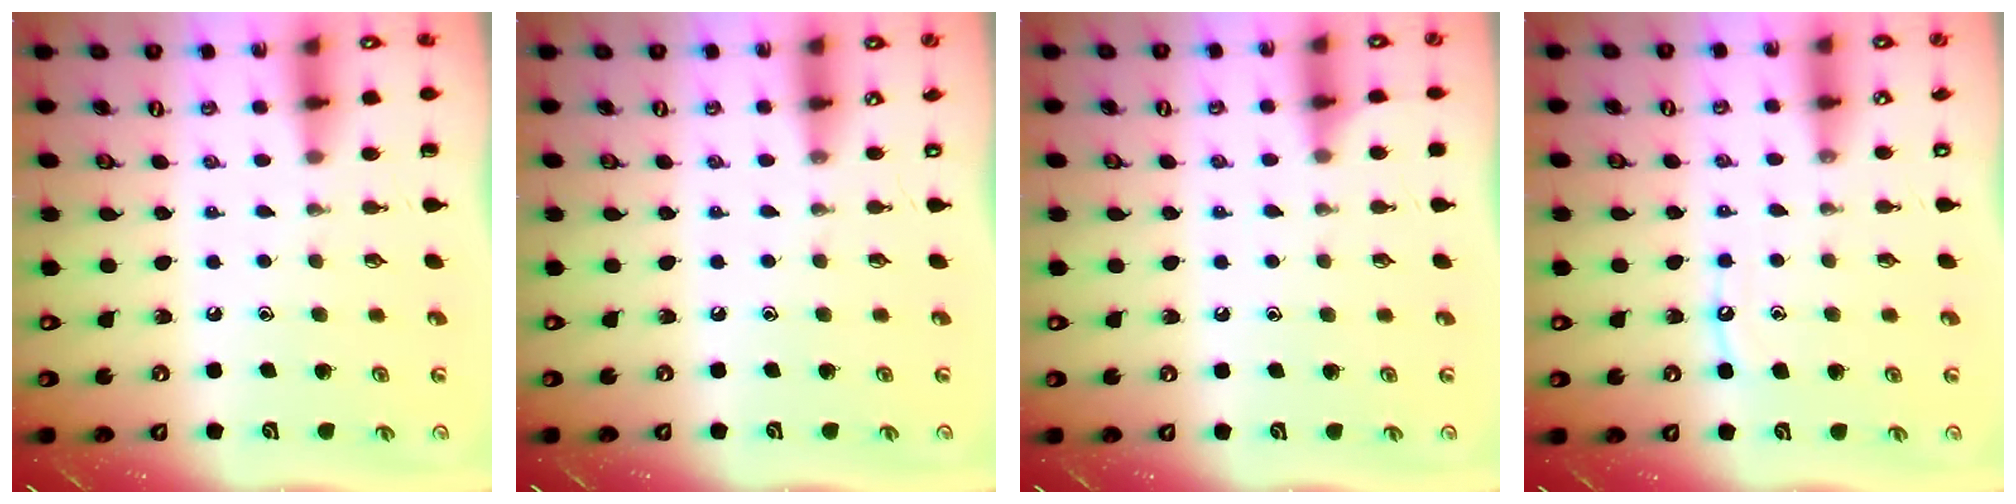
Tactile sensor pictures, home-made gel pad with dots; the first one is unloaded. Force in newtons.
{"total": 0.0}
{"total": 5.0, "press": 5.0, "slide": 0.6}
{"total": 5.5, "press": 5.5, "slide": 0.6}